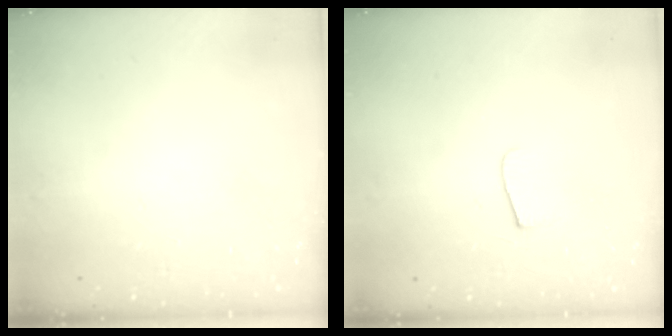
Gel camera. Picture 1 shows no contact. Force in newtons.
{"total": 4.3, "press": 4.2, "slide": 0.5}